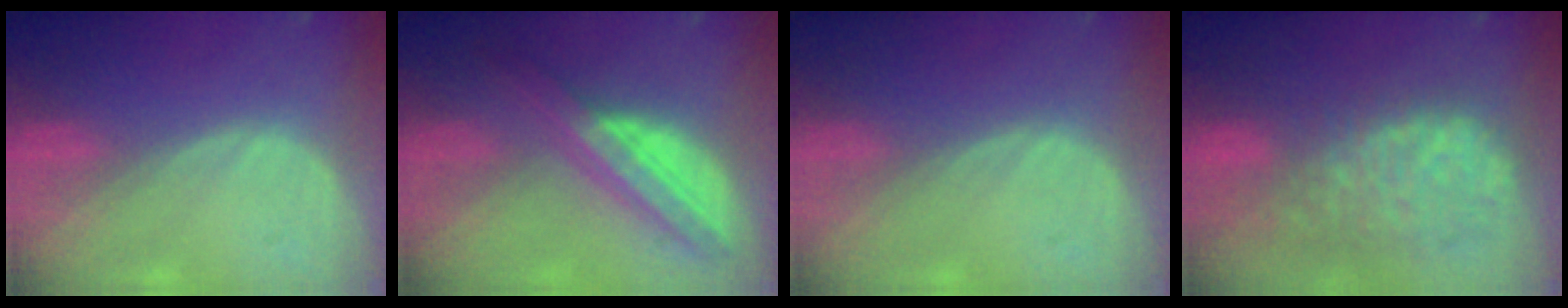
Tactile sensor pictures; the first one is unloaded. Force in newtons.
{"total": 8.2, "press": 8.2, "slide": 0.6}
{"total": 0.0}
{"total": 11.7, "press": 9.8, "slide": 6.4}